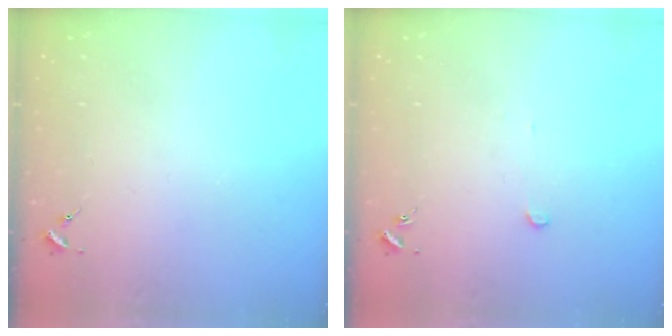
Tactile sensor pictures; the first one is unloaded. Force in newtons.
{"total": 2.4, "press": 2.4, "slide": 0.2}